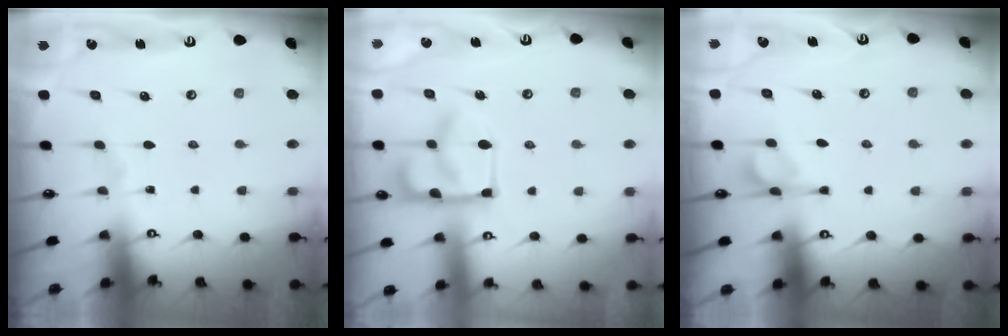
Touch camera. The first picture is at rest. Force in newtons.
{"total": 12.1, "press": 12.1, "slide": 1.1}
{"total": 4.1, "press": 4.1, "slide": 0.6}